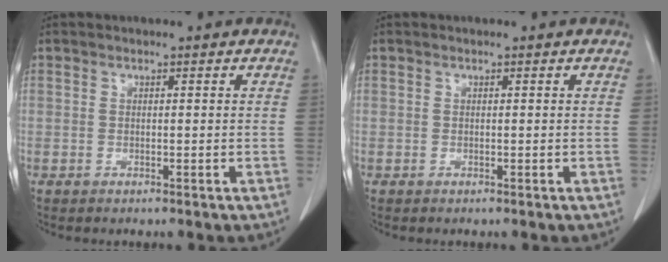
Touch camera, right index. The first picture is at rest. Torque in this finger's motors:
{"motor_torque": [0.00, 0.00, 0.00, -0.01]}